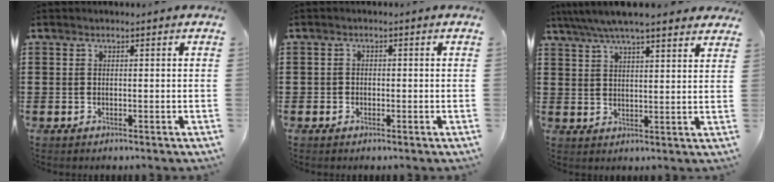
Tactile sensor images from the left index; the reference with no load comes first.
{"total": 0.9, "force": [-0.5, 0.8, 0.1], "torque": [-0.005, 0.003, -0.012]}
{"total": 6.1, "force": [5.3, 0.6, 2.9], "torque": [-0.071, -0.012, 0.095]}